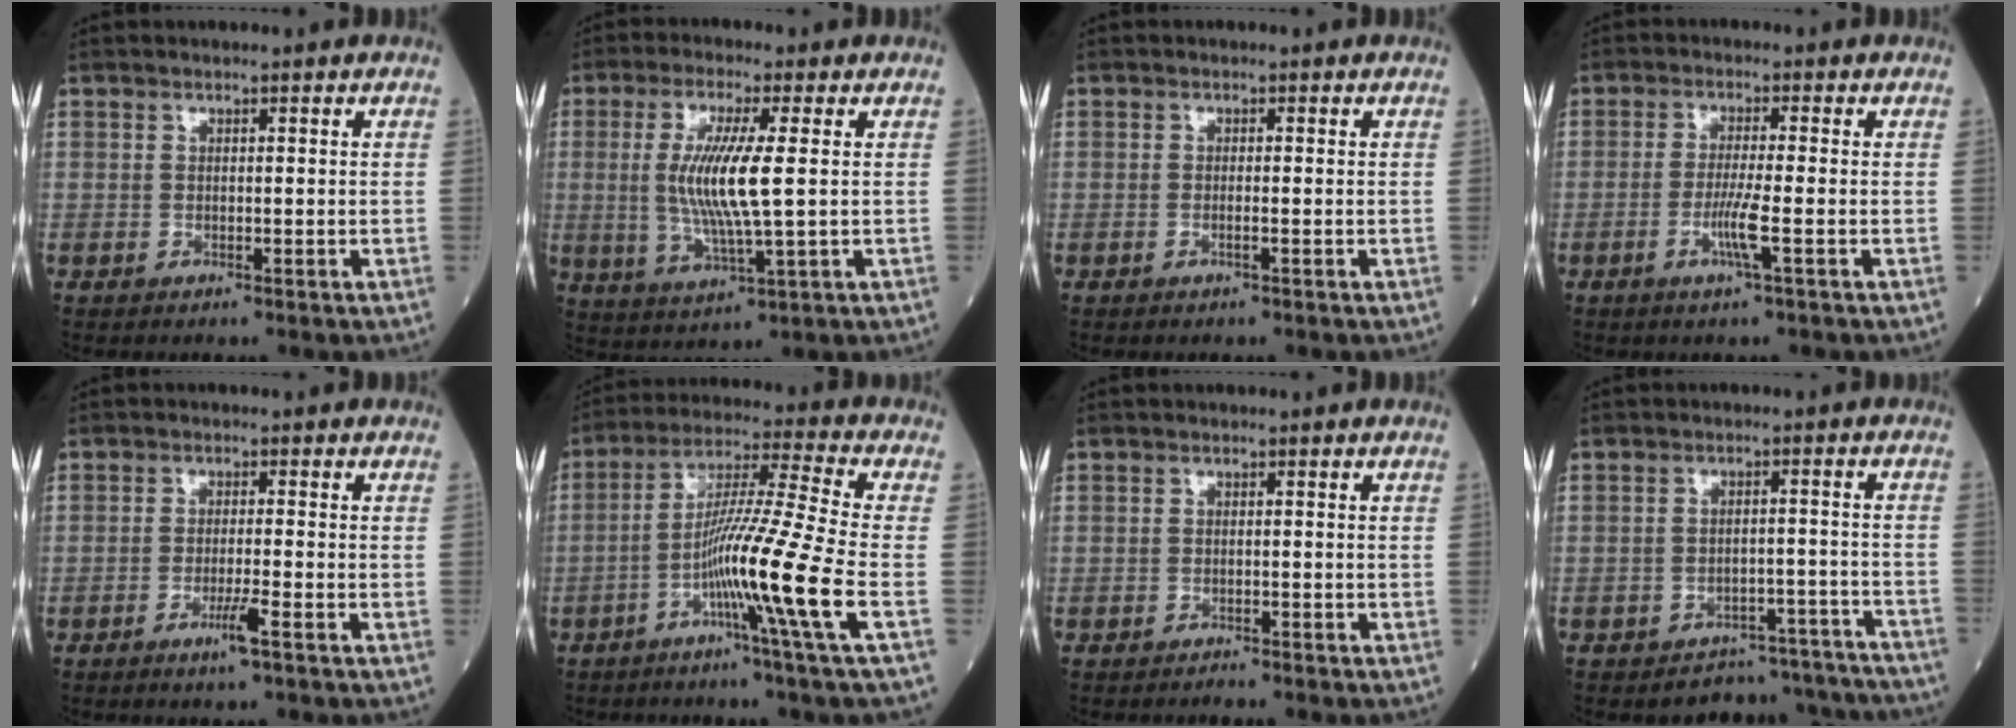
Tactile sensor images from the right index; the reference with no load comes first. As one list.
[{"total": 10.0, "force": [0.8, 0.6, 10.0], "torque": [-0.212, -0.010, 0.016]}, {"total": 0.6, "force": [-0.2, -0.1, 0.6], "torque": [-0.011, 0.002, -0.001]}, {"total": 4.1, "force": [-1.4, -0.5, 3.9], "torque": [-0.077, -0.007, -0.028]}, {"total": 3.1, "force": [-1.6, -0.4, 2.5], "torque": [-0.050, -0.005, -0.030]}, {"total": 13.1, "force": [-4.6, -2.9, 11.9], "torque": [-0.217, -0.011, -0.091]}, {"total": 1.1, "force": [-1.0, -0.1, 0.2], "torque": [-0.007, 0.000, -0.015]}, {"total": 10.5, "force": [-9.9, 3.3, 0.1], "torque": [0.032, 0.039, -0.115]}]